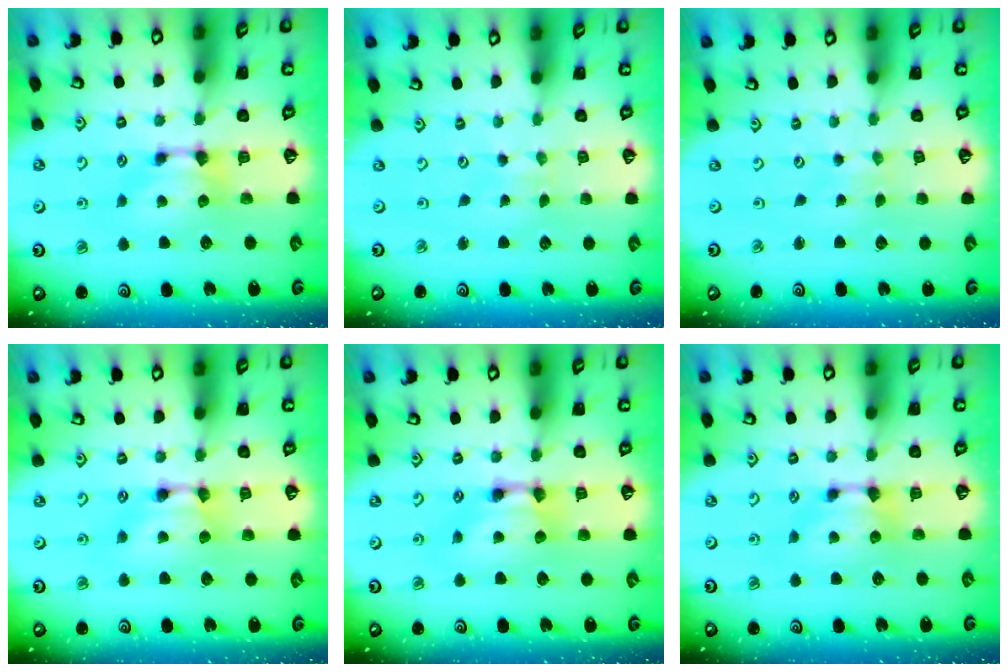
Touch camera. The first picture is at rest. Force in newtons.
{"total": 5.1, "press": 5.1, "slide": 0.2}
{"total": 4.7, "press": 4.7, "slide": 0.3}
{"total": 1.6, "press": 1.6, "slide": 0.2}
{"total": 2.2, "press": 2.2, "slide": 0.1}
{"total": 0.0}